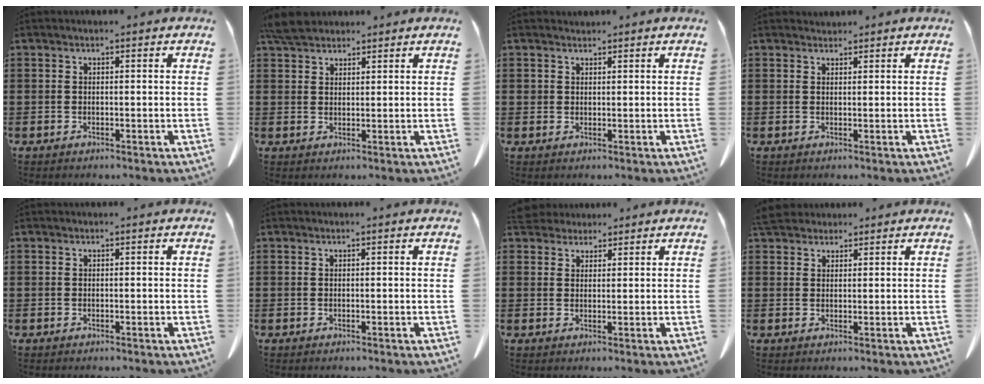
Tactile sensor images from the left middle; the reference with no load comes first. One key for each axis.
{"total": 4.2, "fx": 3.7, "fy": 1.3, "fz": 1.4, "tx": -0.037, "ty": 0.000, "tz": 0.074}
{"total": 1.4, "fx": 1.2, "fy": 0.8, "fz": 0.0, "tx": -0.004, "ty": 0.000, "tz": 0.026}
{"total": 1.3, "fx": 1.2, "fy": 0.3, "fz": 0.1, "tx": -0.005, "ty": -0.001, "tz": 0.025}
{"total": 0.0}
{"total": 0.0}
{"total": 3.4, "fx": 3.1, "fy": 1.1, "fz": 0.4, "tx": -0.011, "ty": -0.007, "tz": 0.060}
{"total": 3.6, "fx": 3.2, "fy": 1.3, "fz": 1.0, "tx": -0.030, "ty": -0.001, "tz": 0.063}